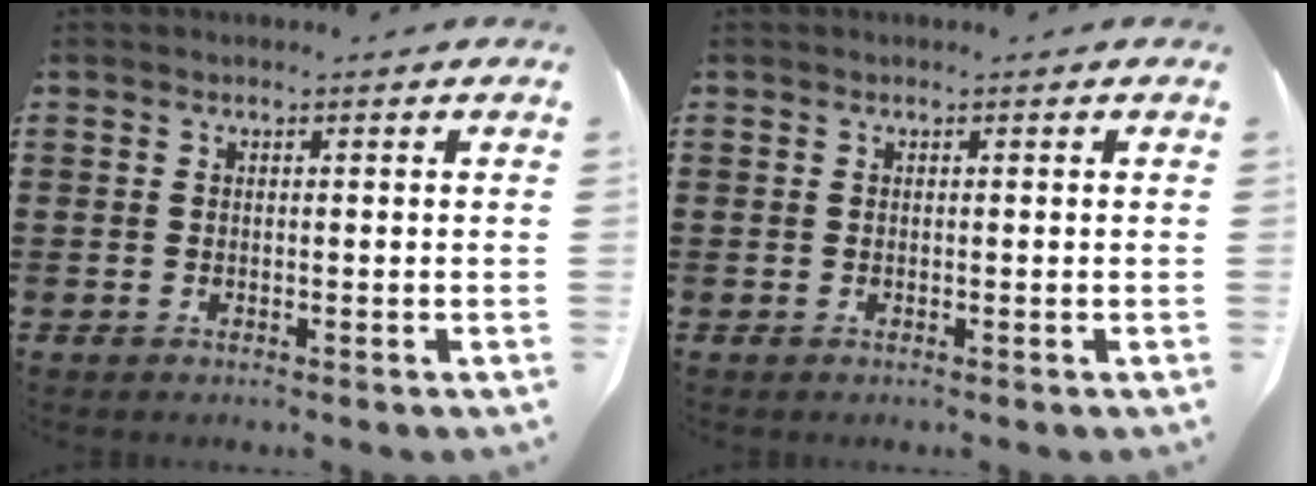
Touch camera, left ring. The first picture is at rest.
{"total": 0.0}